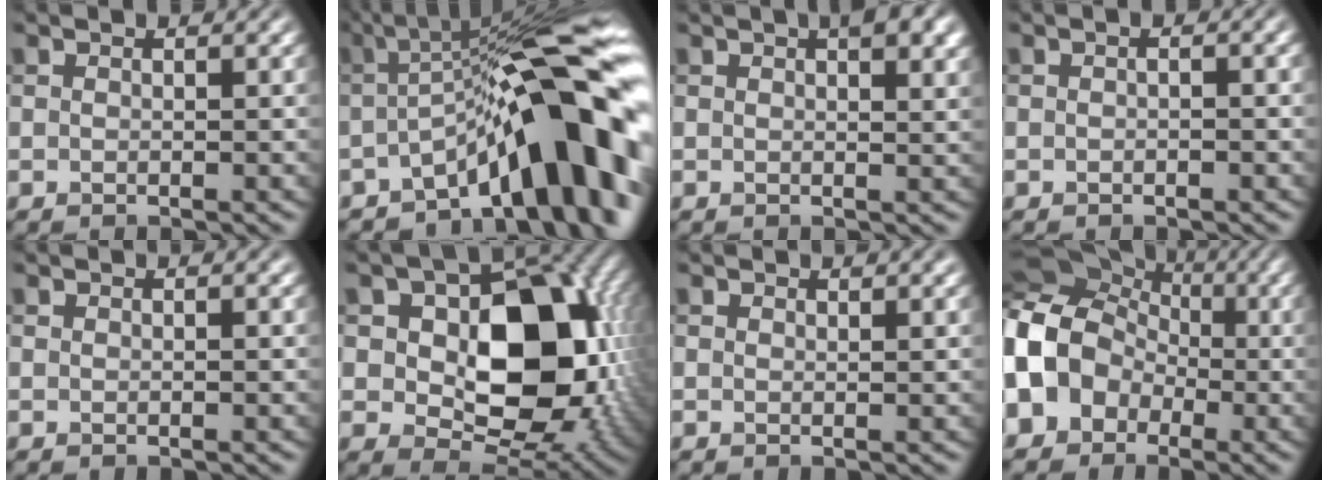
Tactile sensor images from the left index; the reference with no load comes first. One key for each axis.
{"total": 14.3, "fx": -4.4, "fy": 4.0, "fz": 12.9, "tx": -0.155, "ty": 0.022, "tz": -0.073}
{"total": 4.0, "fx": 2.0, "fy": 1.4, "fz": 3.1, "tx": -0.037, "ty": 0.005, "tz": 0.024}
{"total": 0.9, "fx": -0.4, "fy": 0.1, "fz": 0.8, "tx": -0.018, "ty": -0.001, "tz": -0.008}
{"total": 0.0}
{"total": 13.4, "fx": 1.0, "fy": 8.8, "fz": 10.0, "tx": -0.129, "ty": -0.007, "tz": 0.021}
{"total": 0.9, "fx": 0.8, "fy": 0.1, "fz": 0.3, "tx": -0.008, "ty": -0.004, "tz": 0.011}
{"total": 11.2, "fx": -2.0, "fy": 9.7, "fz": 5.3, "tx": -0.121, "ty": 0.000, "tz": -0.079}